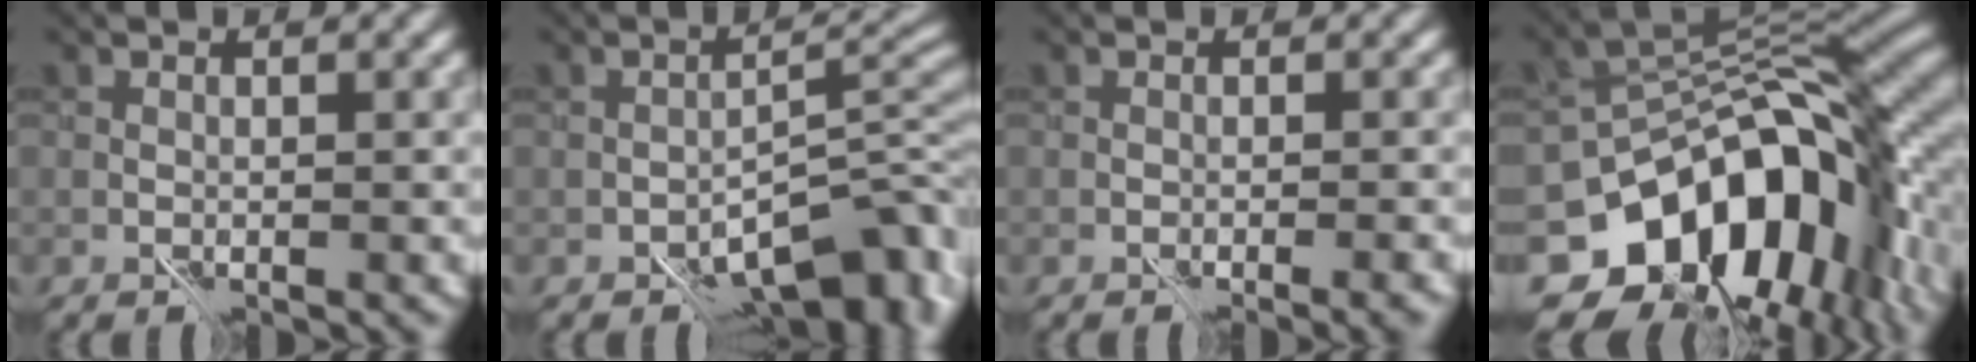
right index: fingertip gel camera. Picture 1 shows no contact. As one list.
[{"total": 9.0, "force": [-5.4, 4.0, 6.0], "torque": [-0.058, 0.002, -0.091]}, {"total": 1.9, "force": [-1.4, 0.4, 1.3], "torque": [-0.015, -0.005, -0.019]}, {"total": 14.6, "force": [-6.6, 8.9, 9.4], "torque": [-0.144, -0.011, -0.110]}]